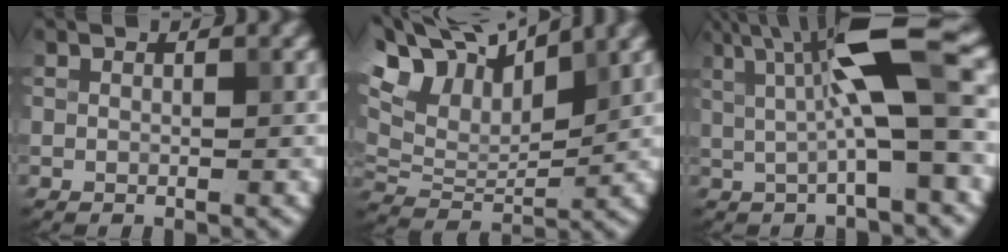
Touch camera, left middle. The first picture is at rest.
{"total": 9.3, "force": [6.0, 4.3, 5.7], "torque": [-0.125, 0.028, 0.106]}
{"total": 7.9, "force": [1.2, 1.5, 7.7], "torque": [-0.124, 0.007, 0.015]}